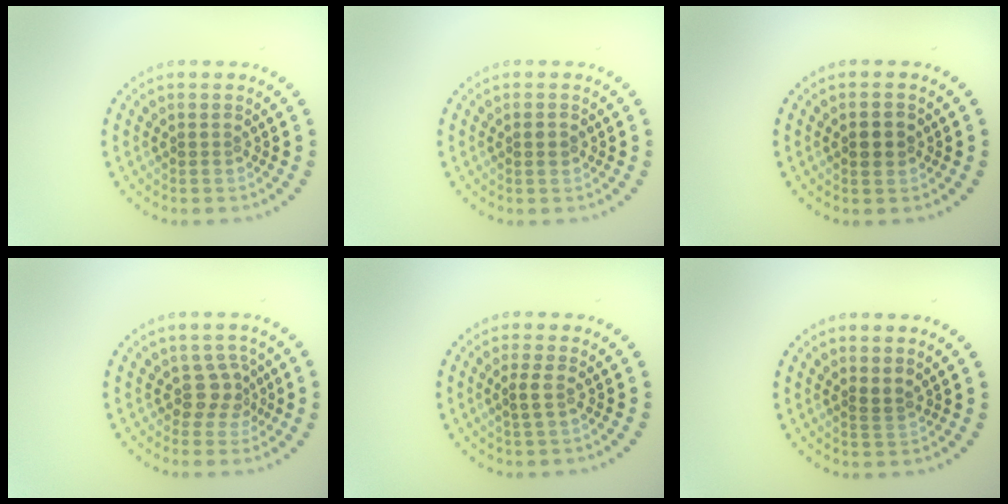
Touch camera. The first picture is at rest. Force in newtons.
{"total": 1.1, "press": 1.1, "slide": 0.1}
{"total": 1.7, "press": 1.7, "slide": 0.3}
{"total": 2.2, "press": 1.6, "slide": 1.5}
{"total": 1.0, "press": 0.9, "slide": 0.5}
{"total": 1.0, "press": 0.8, "slide": 0.6}